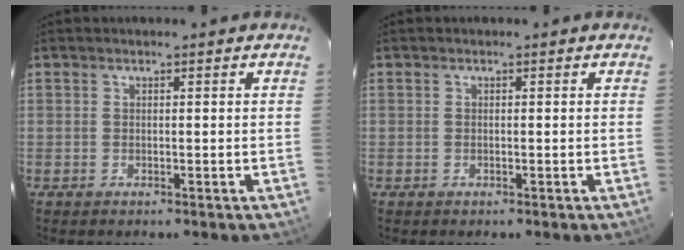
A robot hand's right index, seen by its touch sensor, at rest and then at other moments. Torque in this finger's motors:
{"motor_torque": [0.04, 0.02, 0.04, 0.01]}